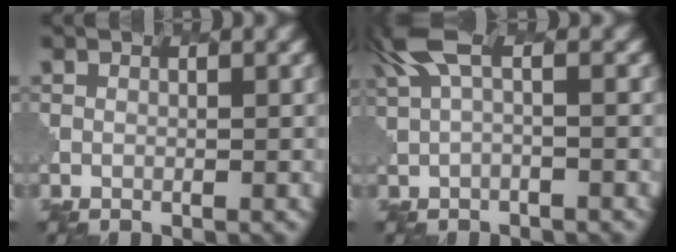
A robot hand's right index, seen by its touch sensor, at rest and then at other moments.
{"total": 3.2, "force": [1.2, 0.8, 2.9], "torque": [-0.062, 0.001, 0.024]}